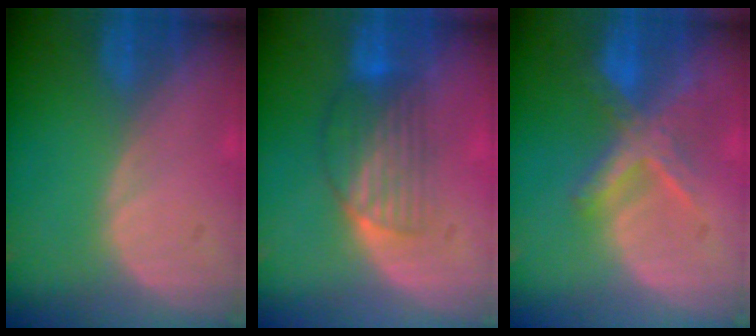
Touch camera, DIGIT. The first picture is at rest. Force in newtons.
{"total": 6.6, "press": 5.7, "slide": 3.4}
{"total": 7.1, "press": 6.0, "slide": 3.8}